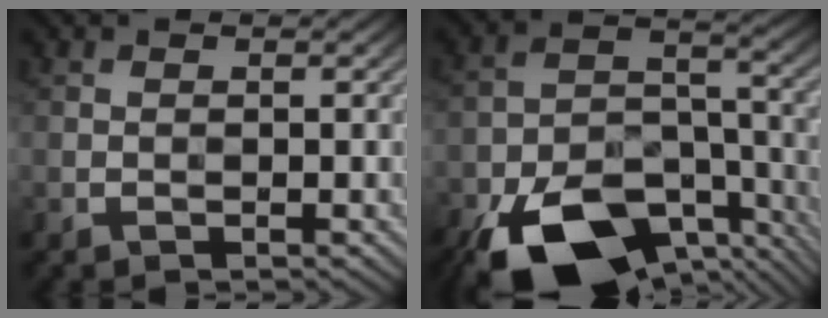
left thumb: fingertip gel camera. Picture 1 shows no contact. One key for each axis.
{"total": 17.2, "fx": -11.1, "fy": 8.7, "fz": 10.0, "tx": -0.211, "ty": -0.041, "tz": -0.170}